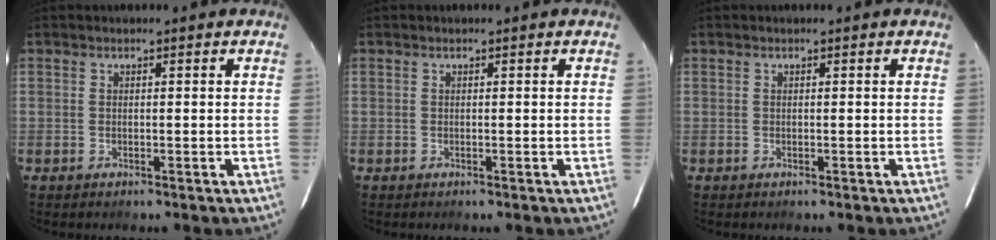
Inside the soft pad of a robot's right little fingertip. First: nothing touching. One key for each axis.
{"total": 0.0}
{"total": 0.0}